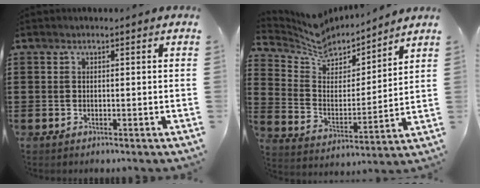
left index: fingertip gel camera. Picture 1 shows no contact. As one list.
[{"total": 7.2, "force": [6.4, 2.9, 1.3], "torque": [-0.068, -0.041, 0.114]}]